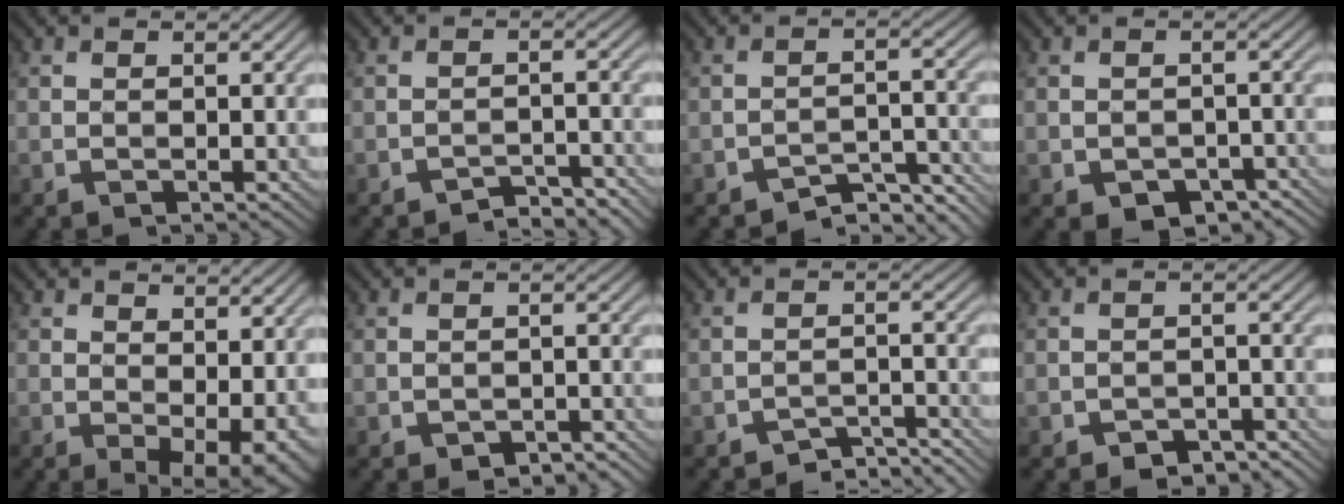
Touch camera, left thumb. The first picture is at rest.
{"total": 2.8, "force": [-2.6, 0.5, 0.9], "torque": [-0.007, 0.011, -0.042]}
{"total": 5.4, "force": [-4.9, 1.2, 2.1], "torque": [-0.030, 0.003, -0.074]}
{"total": 3.9, "force": [-2.4, 2.5, 1.8], "torque": [-0.030, -0.005, -0.028]}
{"total": 6.6, "force": [0.1, 3.4, 5.6], "torque": [-0.081, -0.012, 0.014]}
{"total": 1.6, "force": [-1.2, 0.9, 0.7], "torque": [-0.006, 0.002, -0.015]}
{"total": 4.1, "force": [-3.9, 0.5, 1.1], "torque": [-0.016, 0.007, -0.059]}
{"total": 3.0, "force": [-2.4, 1.4, 1.0], "torque": [-0.014, 0.005, -0.033]}